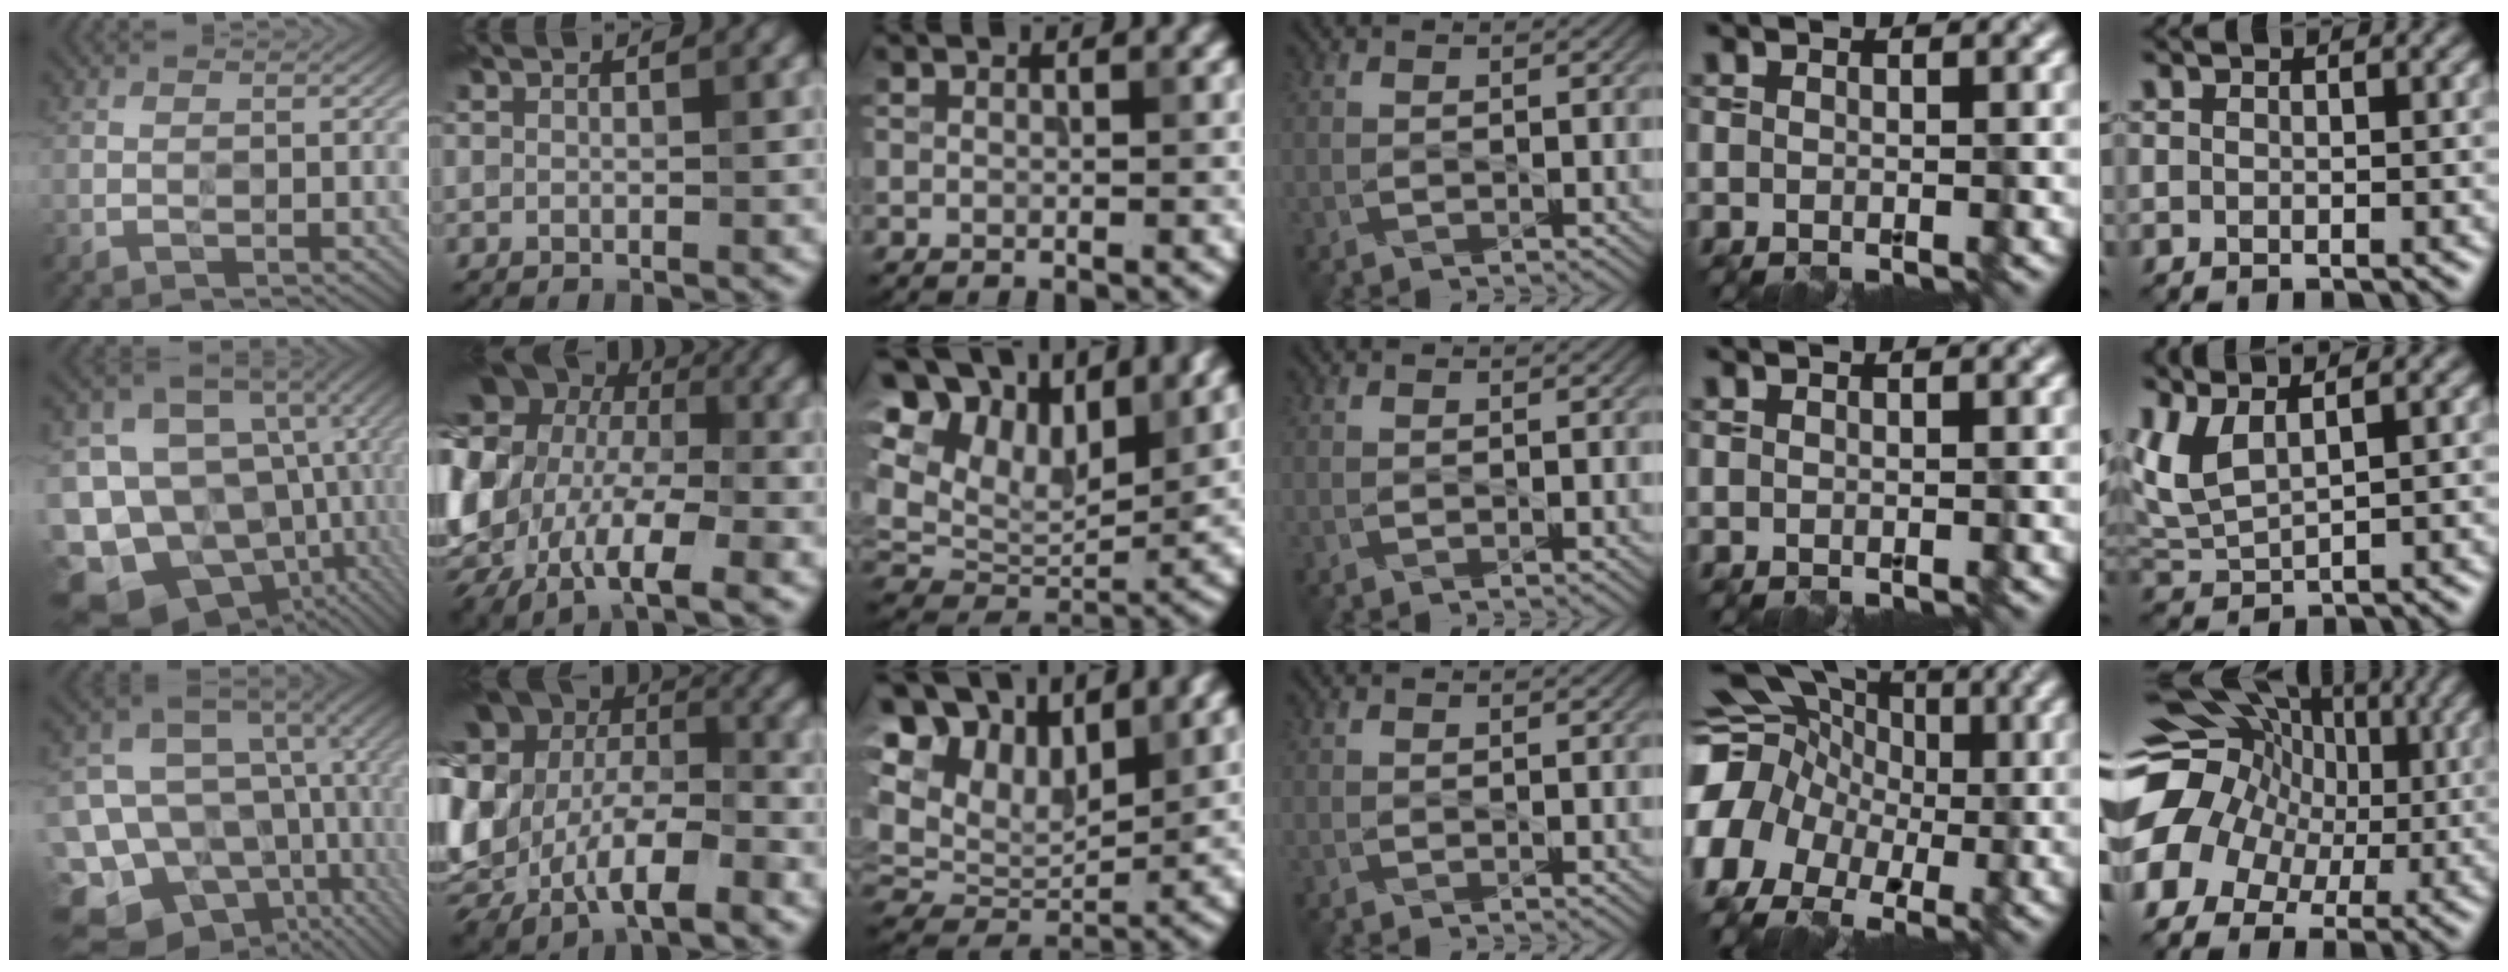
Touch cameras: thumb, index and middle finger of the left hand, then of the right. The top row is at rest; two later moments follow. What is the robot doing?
{"motion": "wipe", "object": "paper plate"}